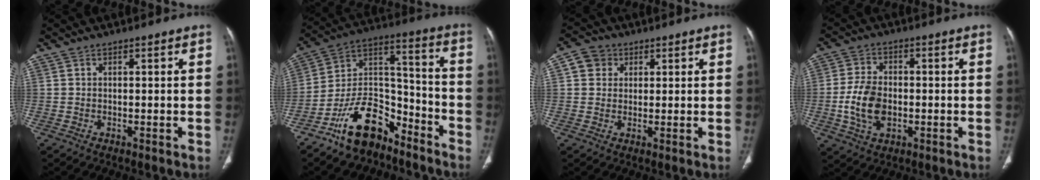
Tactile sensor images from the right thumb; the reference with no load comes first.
{"total": 15.4, "force": [-10.8, 8.1, 7.4], "torque": [-0.096, 0.104, -0.197]}
{"total": 4.8, "force": [1.5, 4.3, 1.5], "torque": [-0.008, 0.003, 0.024]}
{"total": 9.2, "force": [-1.5, 6.1, 6.7], "torque": [-0.124, 0.006, -0.026]}